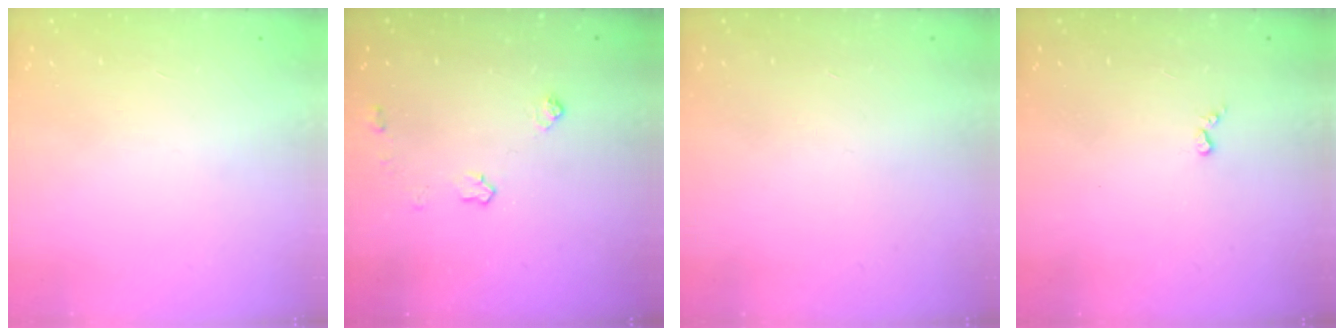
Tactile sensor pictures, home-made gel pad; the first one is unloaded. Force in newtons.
{"total": 5.5, "press": 5.5, "slide": 0.7}
{"total": 0.0}
{"total": 2.4, "press": 2.4, "slide": 0.4}